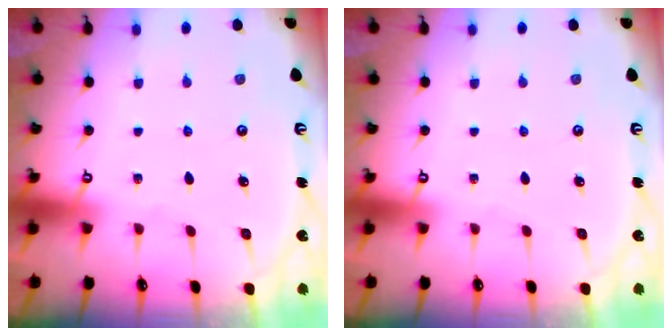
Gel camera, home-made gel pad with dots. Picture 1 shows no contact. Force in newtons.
{"total": 0.0}